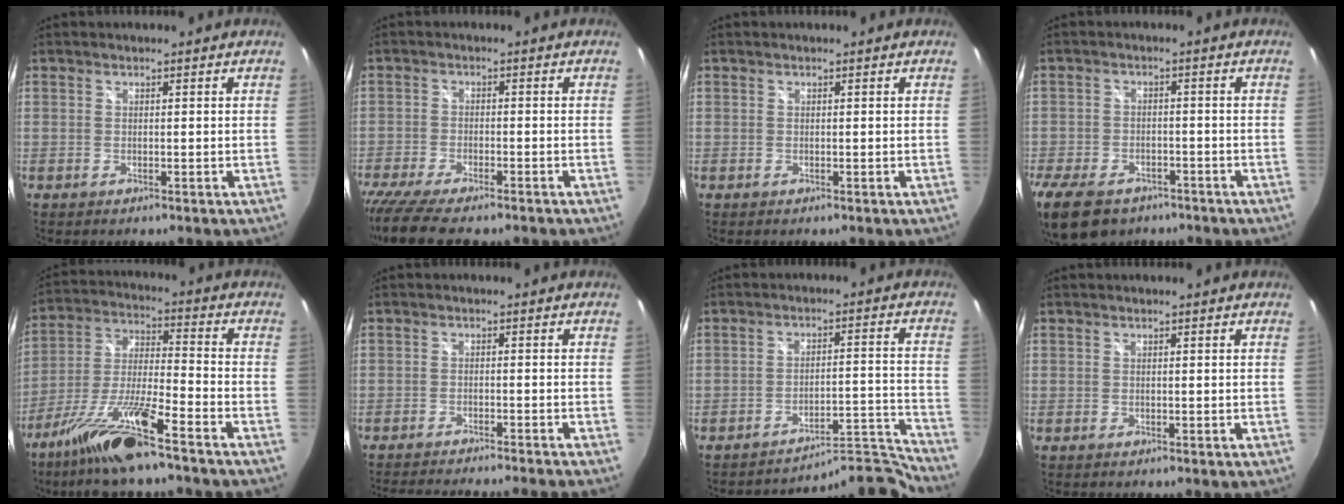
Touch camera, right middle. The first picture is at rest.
{"total": 10.1, "force": [-8.6, 1.7, 5.0], "torque": [-0.122, -0.040, -0.147]}
{"total": 0.0}
{"total": 13.0, "force": [-8.9, 7.4, 6.1], "torque": [-0.164, -0.020, -0.148]}
{"total": 14.6, "force": [-10.6, 1.1, 9.9], "torque": [-0.209, -0.016, -0.201]}
{"total": 9.6, "force": [-8.8, -0.5, 3.8], "torque": [-0.086, -0.011, -0.132]}
{"total": 10.8, "force": [-10.7, -1.5, -1.1], "torque": [0.020, 0.051, -0.156]}
{"total": 0.0}